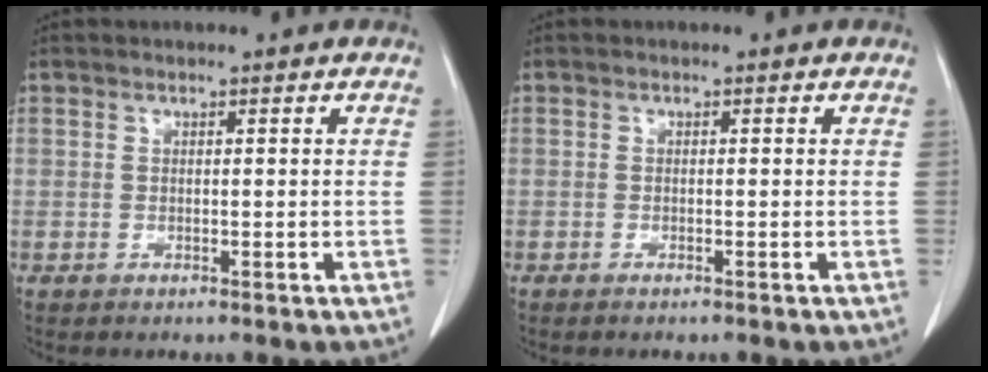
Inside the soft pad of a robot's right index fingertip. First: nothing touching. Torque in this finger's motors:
{"motor_torque": [0.17, -0.10, -0.03, 0.02]}